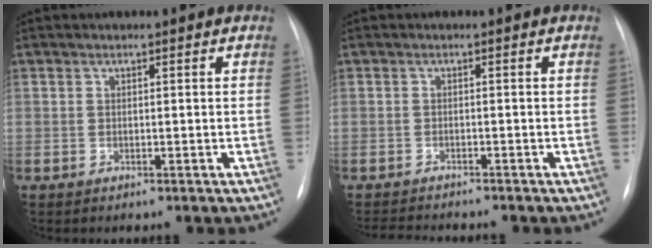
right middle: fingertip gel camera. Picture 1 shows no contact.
{"total": 4.0, "force": [-3.9, 0.0, 0.9], "torque": [-0.013, -0.013, -0.061]}